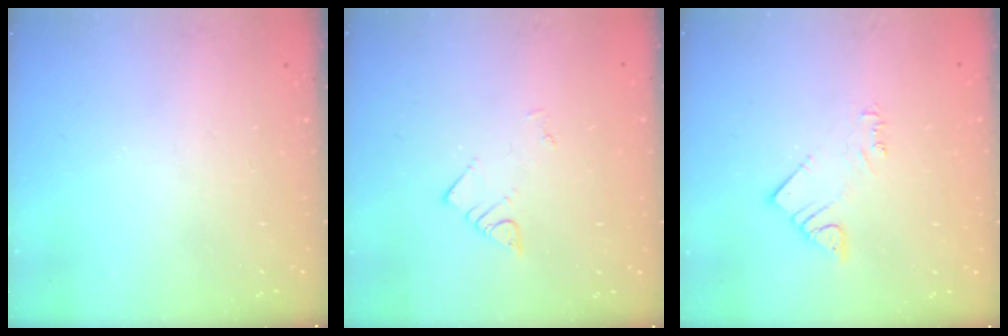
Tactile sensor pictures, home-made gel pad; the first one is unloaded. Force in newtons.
{"total": 3.4, "press": 3.4, "slide": 0.4}
{"total": 3.1, "press": 3.1, "slide": 0.1}